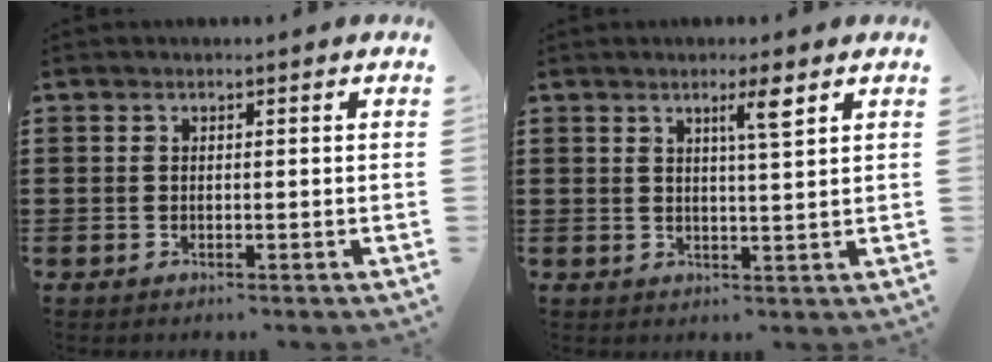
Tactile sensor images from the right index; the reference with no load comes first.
{"total": 3.5, "force": [1.9, 0.0, 2.9], "torque": [-0.046, -0.007, 0.027]}